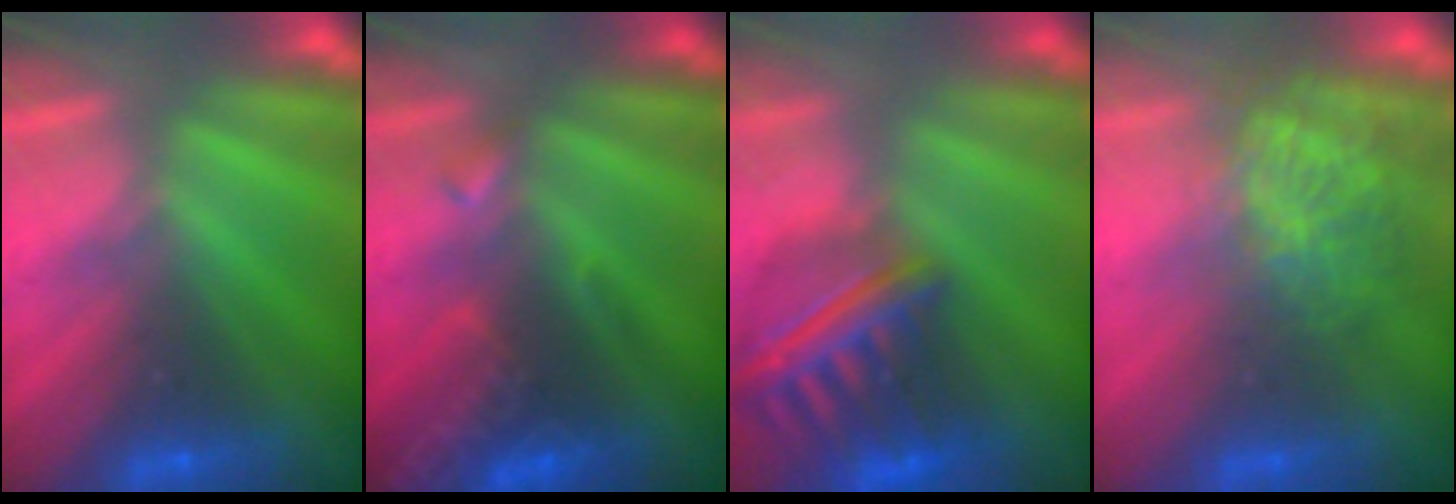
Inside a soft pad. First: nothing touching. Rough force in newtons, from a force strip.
{"total": 2.6}
{"total": 8.1}
{"total": 3.6}